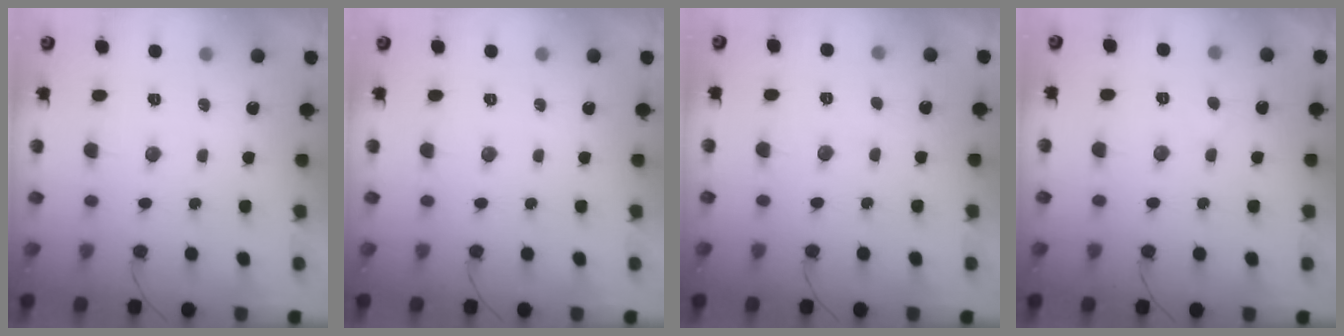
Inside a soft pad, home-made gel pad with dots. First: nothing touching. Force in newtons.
{"total": 0.0}
{"total": 1.6, "press": 1.6, "slide": 0.1}
{"total": 2.8, "press": 2.8, "slide": 0.1}